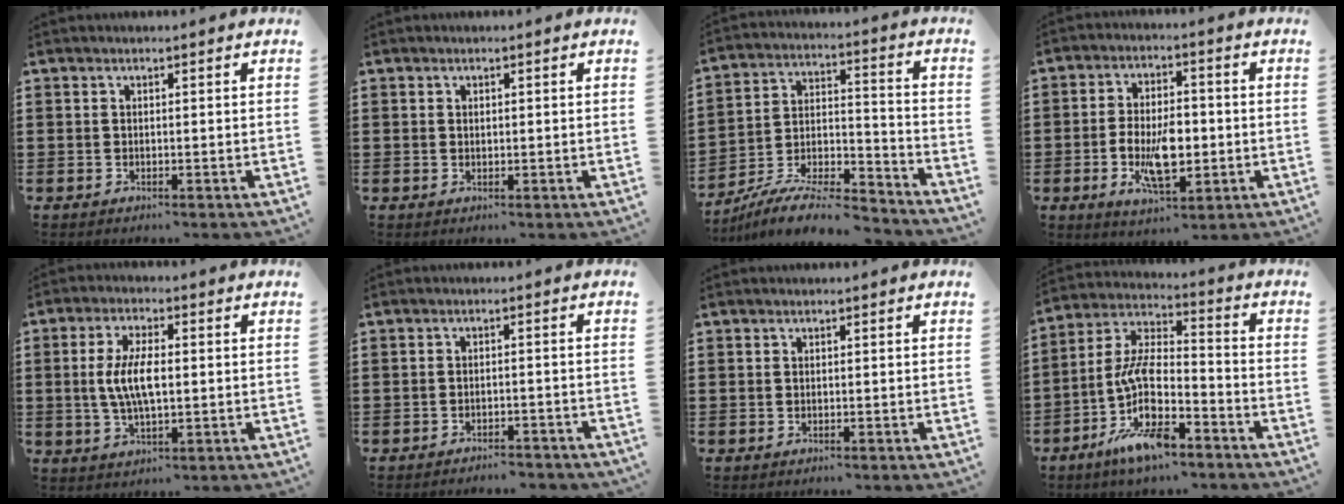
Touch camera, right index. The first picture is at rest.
{"total": 0.5, "force": [0.3, 0.4, 0.1], "torque": [-0.004, 0.002, 0.007]}
{"total": 10.5, "force": [-9.4, 1.9, 4.4], "torque": [-0.075, 0.024, -0.182]}
{"total": 8.6, "force": [-1.8, 4.1, 7.3], "torque": [-0.133, -0.006, -0.036]}
{"total": 6.9, "force": [0.2, 2.7, 6.4], "torque": [-0.147, -0.001, -0.006]}
{"total": 2.1, "force": [-2.1, 0.0, 0.3], "torque": [-0.011, 0.001, -0.045]}
{"total": 0.0}
{"total": 11.2, "force": [-5.8, 4.4, 8.5], "torque": [-0.200, -0.007, -0.120]}